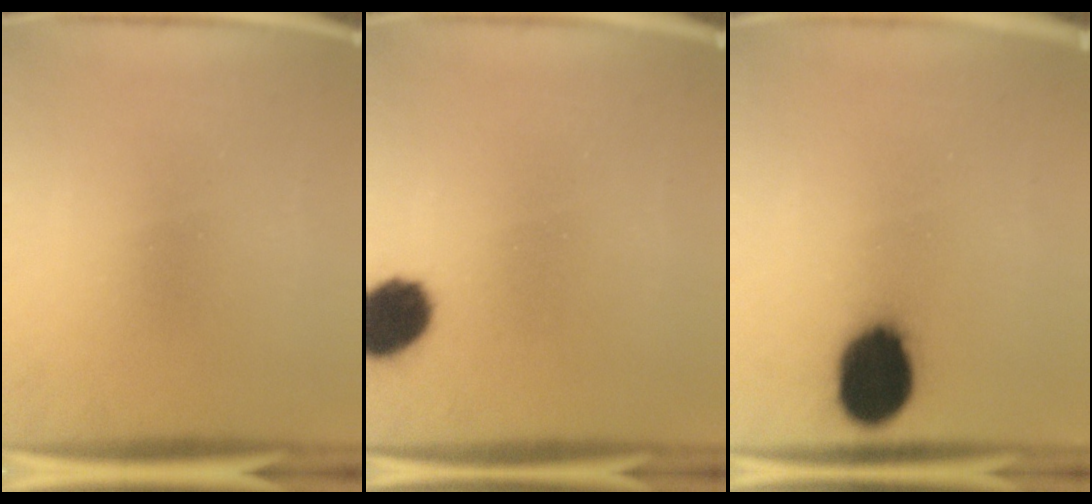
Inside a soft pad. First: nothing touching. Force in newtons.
{"total": 9.8}
{"total": 15.5}